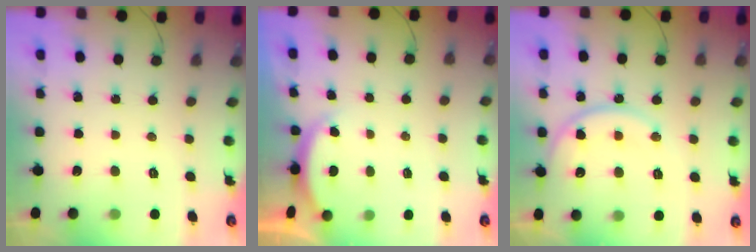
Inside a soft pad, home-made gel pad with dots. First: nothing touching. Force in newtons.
{"total": 1.7, "press": 1.7, "slide": 0.4}
{"total": 11.8, "press": 11.8, "slide": 0.8}